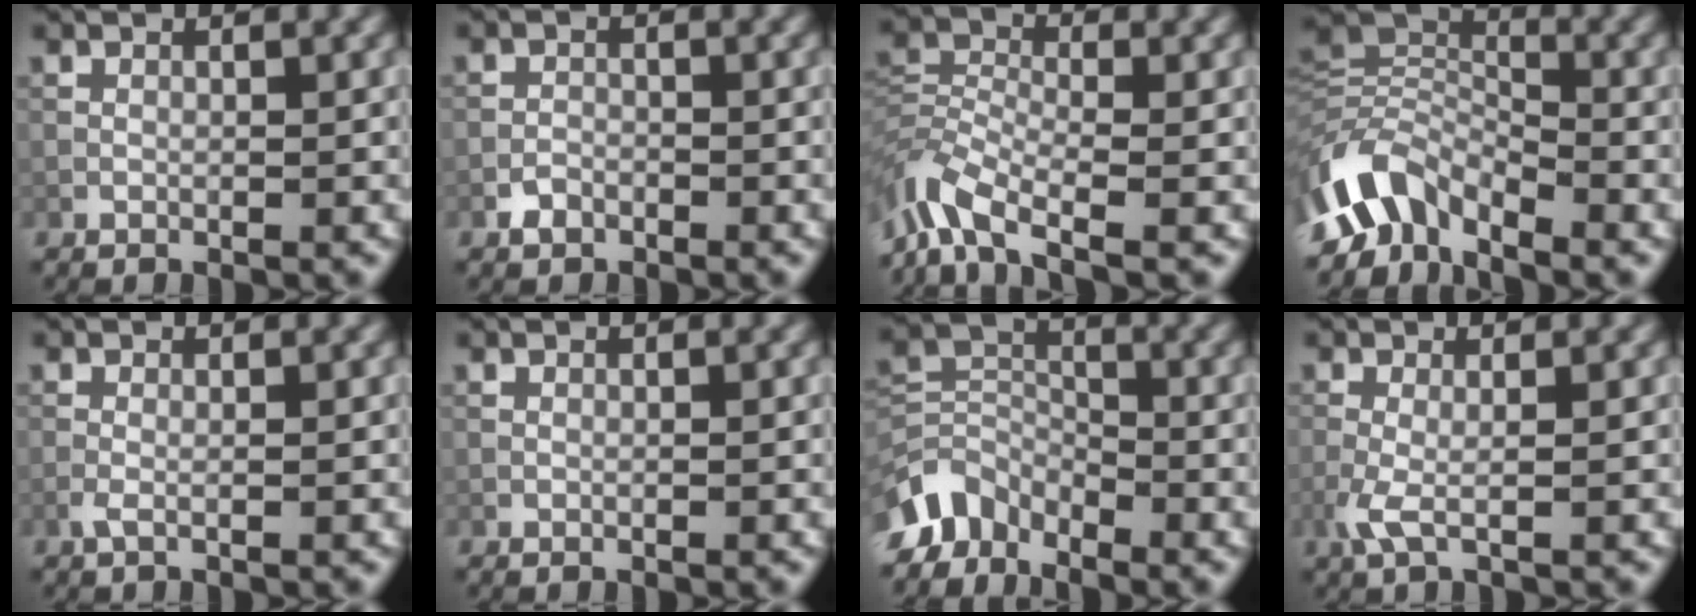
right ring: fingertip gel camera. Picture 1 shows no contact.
{"total": 1.2, "force": [-0.9, 0.7, 0.3], "torque": [-0.001, 0.005, -0.018]}
{"total": 6.4, "force": [-4.5, 2.4, 3.8], "torque": [-0.076, -0.001, -0.103]}
{"total": 6.3, "force": [-4.4, 3.0, 3.4], "torque": [-0.054, 0.003, -0.099]}
{"total": 0.9, "force": [-0.4, 0.0, 0.8], "torque": [-0.021, 0.001, -0.010]}
{"total": 0.0}
{"total": 5.1, "force": [-4.1, 2.6, 1.5], "torque": [-0.029, -0.003, -0.094]}
{"total": 2.0, "force": [-0.6, 0.3, 1.9], "torque": [-0.050, 0.000, -0.021]}